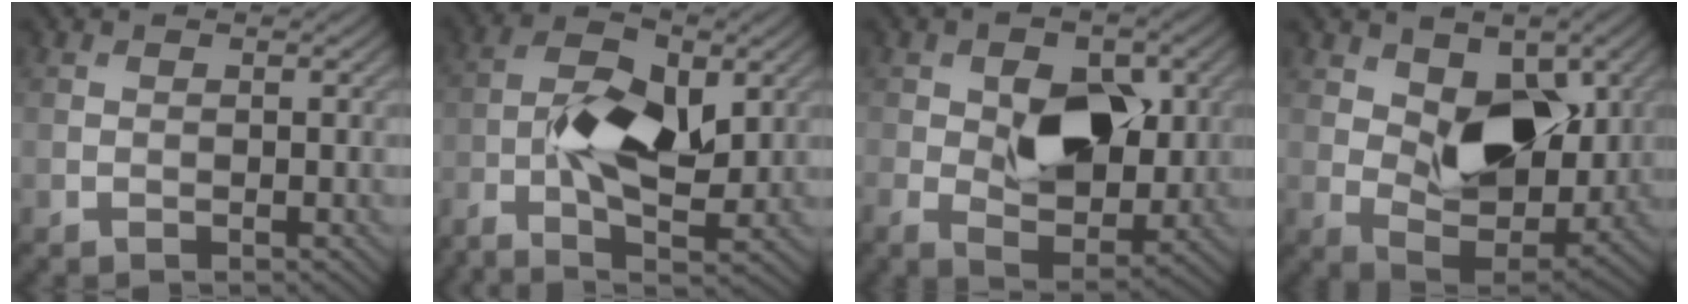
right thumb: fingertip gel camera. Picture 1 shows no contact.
{"total": 10.2, "force": [-2.2, 4.7, 8.7], "torque": [-0.183, 0.003, -0.045]}
{"total": 9.5, "force": [0.7, 6.0, 7.4], "torque": [-0.128, -0.010, 0.011]}
{"total": 10.3, "force": [2.7, 6.3, 7.7], "torque": [-0.135, -0.015, 0.037]}